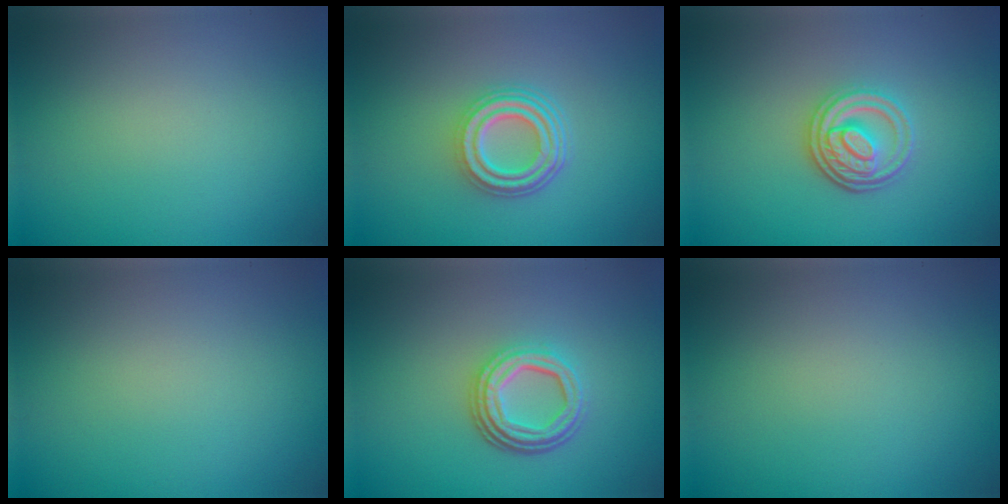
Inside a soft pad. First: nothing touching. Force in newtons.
{"total": 4.8, "press": 3.4, "slide": 3.4}
{"total": 4.1, "press": 3.2, "slide": 2.5}
{"total": 0.0}
{"total": 4.7, "press": 3.4, "slide": 3.2}
{"total": 0.0}